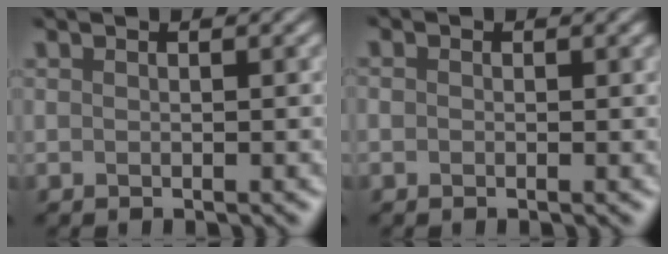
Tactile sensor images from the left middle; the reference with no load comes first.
{"total": 1.4, "force": [-0.7, -0.7, -0.9], "torque": [-0.001, 0.003, 0.004]}